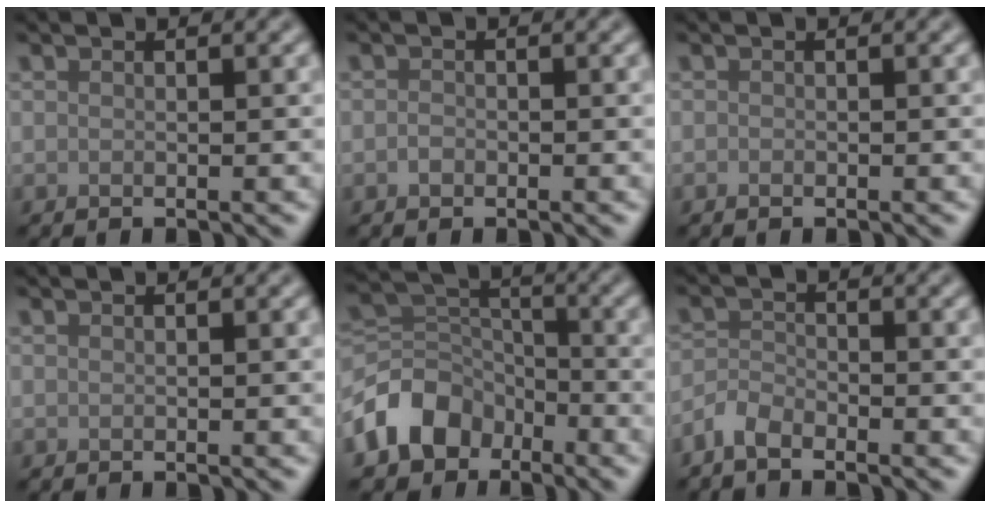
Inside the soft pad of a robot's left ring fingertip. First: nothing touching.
{"total": 0.7, "force": [-0.3, 0.6, 0.3], "torque": [-0.006, 0.001, -0.009]}
{"total": 0.0}
{"total": 0.0}
{"total": 6.4, "force": [-3.8, 4.6, 2.3], "torque": [-0.035, 0.002, -0.083]}
{"total": 1.9, "force": [-1.6, 0.6, 0.7], "torque": [-0.014, 0.005, -0.041]}